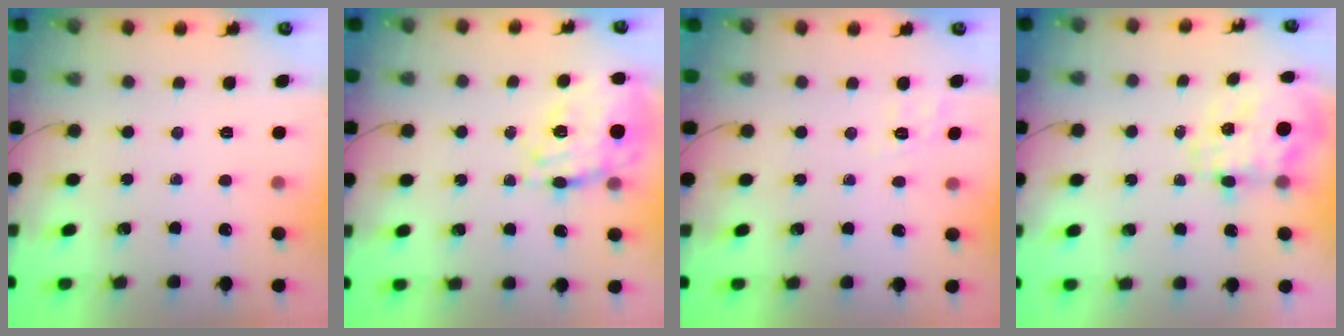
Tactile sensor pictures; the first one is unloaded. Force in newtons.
{"total": 18.8, "press": 18.5, "slide": 3.8}
{"total": 2.1, "press": 0.9, "slide": 1.9}
{"total": 5.8, "press": 5.6, "slide": 1.4}